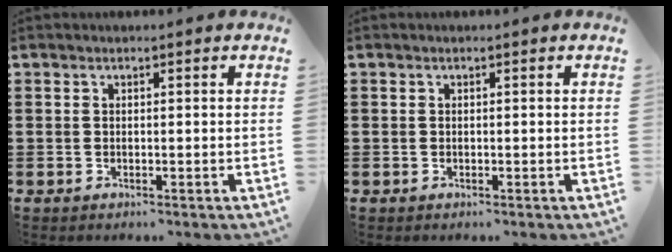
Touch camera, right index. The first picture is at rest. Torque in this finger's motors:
{"motor_torque": [-0.20, 0.59, -0.01, -0.01]}